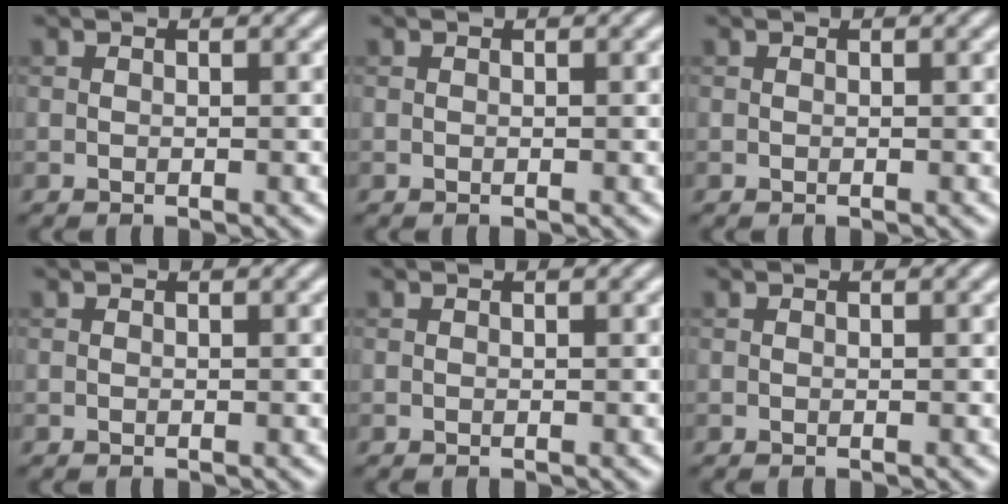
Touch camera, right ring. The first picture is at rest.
{"total": 0.0}
{"total": 0.0}
{"total": 0.0}
{"total": 0.0}
{"total": 0.0}